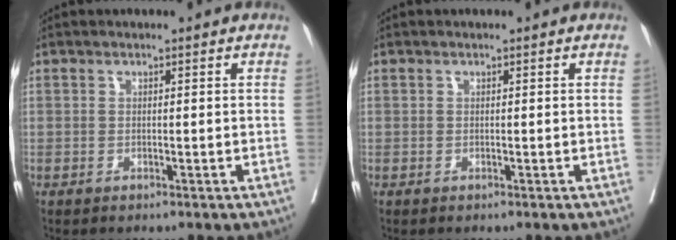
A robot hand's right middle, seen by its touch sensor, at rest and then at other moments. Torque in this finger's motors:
{"motor_torque": [0.31, -0.19, 0.01, 0.00]}